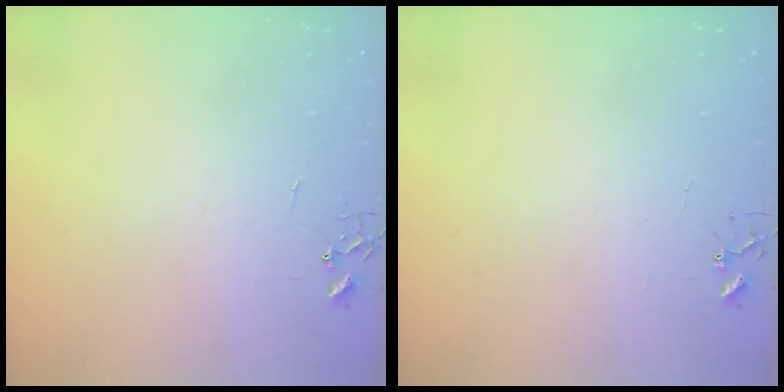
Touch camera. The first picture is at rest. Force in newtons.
{"total": 2.9, "press": 2.9, "slide": 0.2}